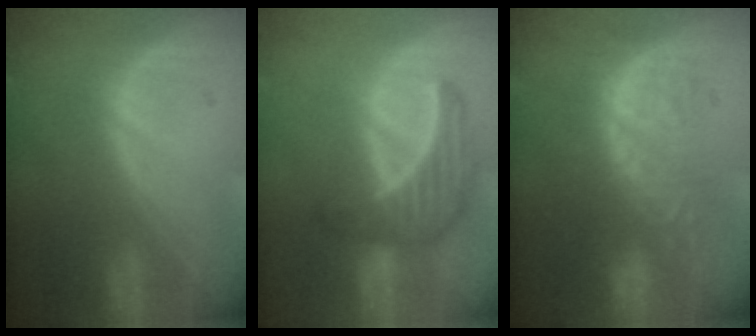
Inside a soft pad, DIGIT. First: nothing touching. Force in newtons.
{"total": 6.5, "press": 6.4, "slide": 0.9}
{"total": 8.7, "press": 8.3, "slide": 2.5}